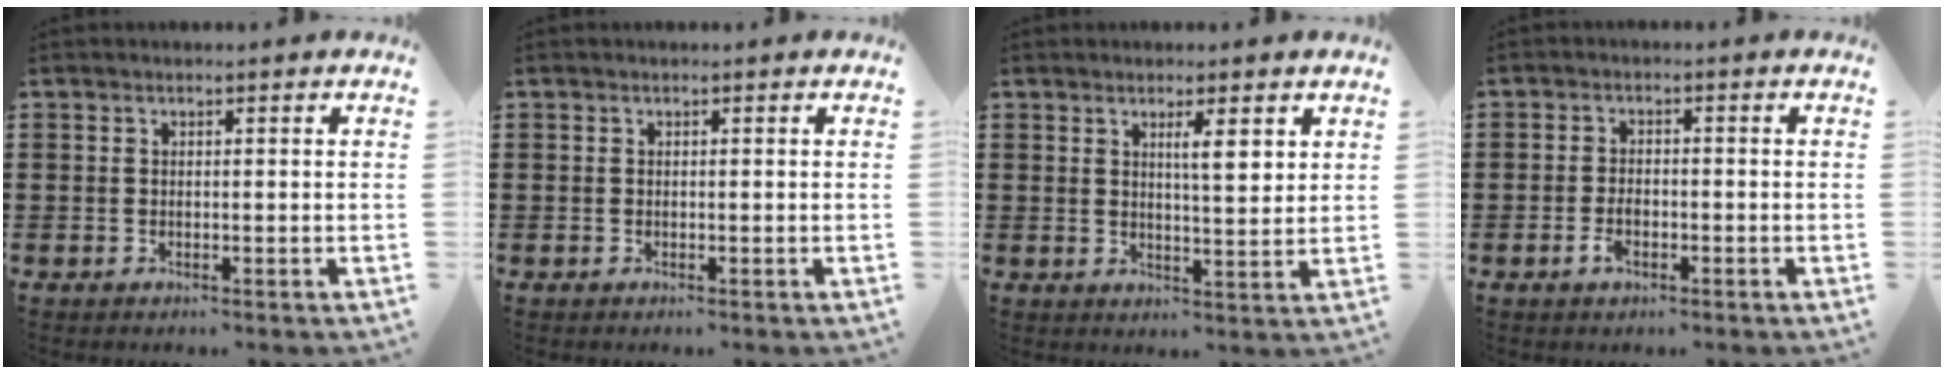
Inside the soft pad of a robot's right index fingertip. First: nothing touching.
{"total": 0.0}
{"total": 4.1, "force": [1.9, 0.7, 3.5], "torque": [-0.058, -0.005, 0.027]}
{"total": 2.4, "force": [-1.1, 1.0, 1.9], "torque": [-0.044, -0.004, -0.022]}